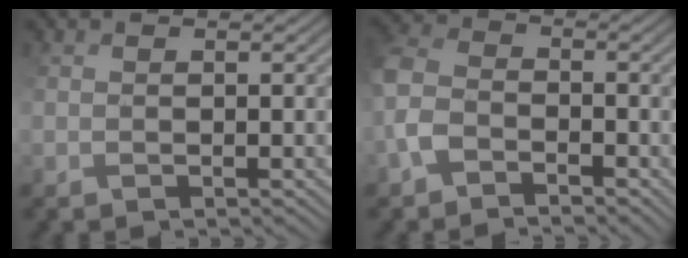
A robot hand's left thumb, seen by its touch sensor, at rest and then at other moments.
{"total": 3.3, "force": [-2.1, 2.0, 1.7], "torque": [-0.049, 0.010, -0.057]}